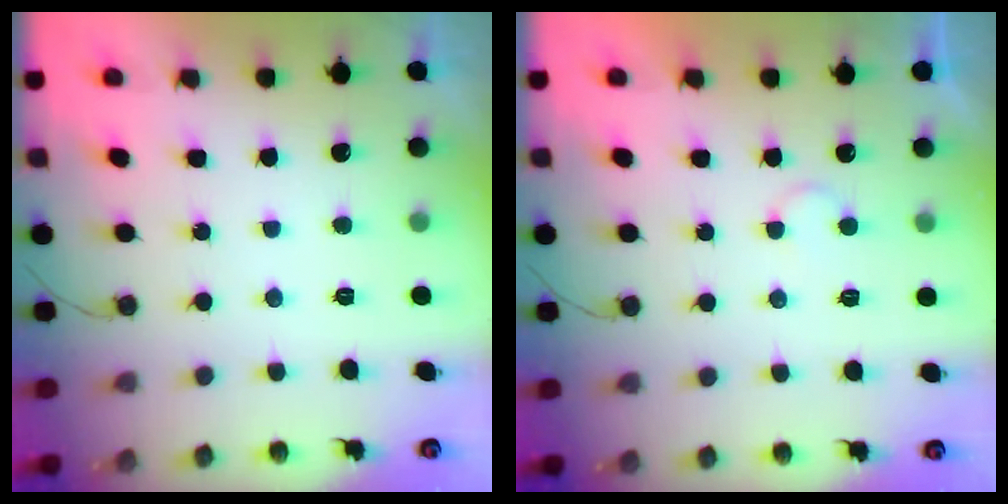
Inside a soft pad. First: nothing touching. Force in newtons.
{"total": 3.6, "press": 3.6, "slide": 0.3}